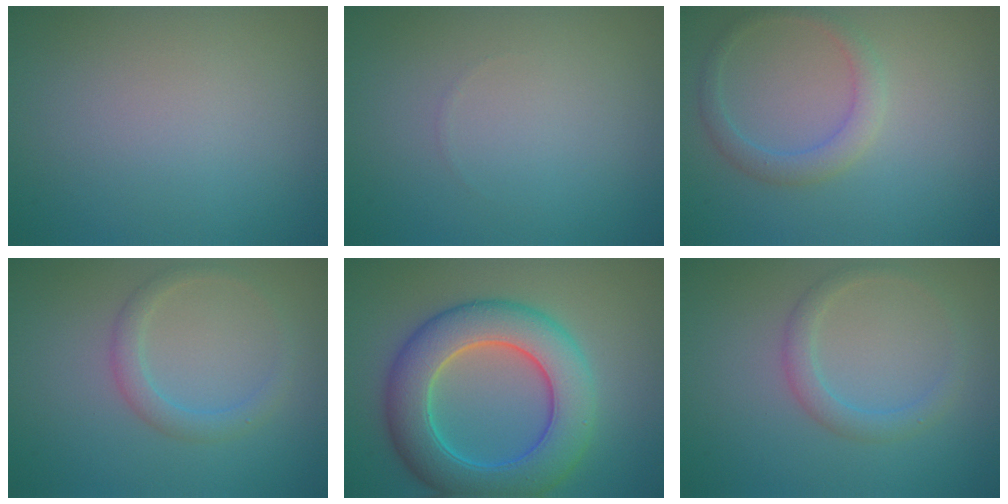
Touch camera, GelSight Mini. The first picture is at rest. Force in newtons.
{"total": 0.0}
{"total": 2.2, "press": 2.2, "slide": 0.2}
{"total": 2.0, "press": 2.0, "slide": 0.0}
{"total": 8.7, "press": 8.7, "slide": 0.3}
{"total": 2.0, "press": 2.0, "slide": 0.0}